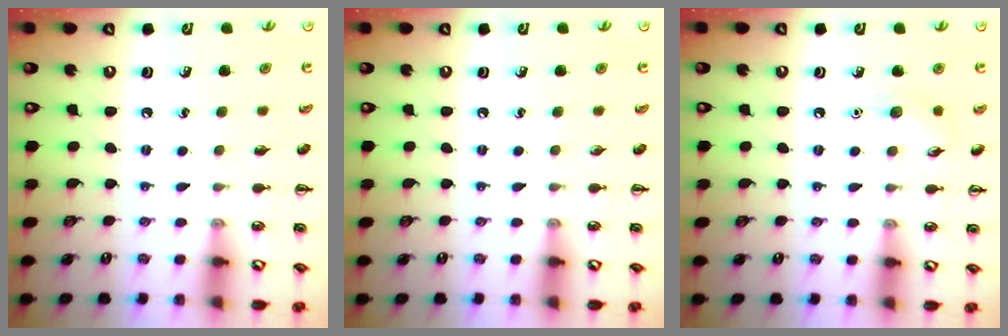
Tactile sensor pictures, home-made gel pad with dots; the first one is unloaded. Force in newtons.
{"total": 0.0}
{"total": 6.0, "press": 5.8, "slide": 1.6}